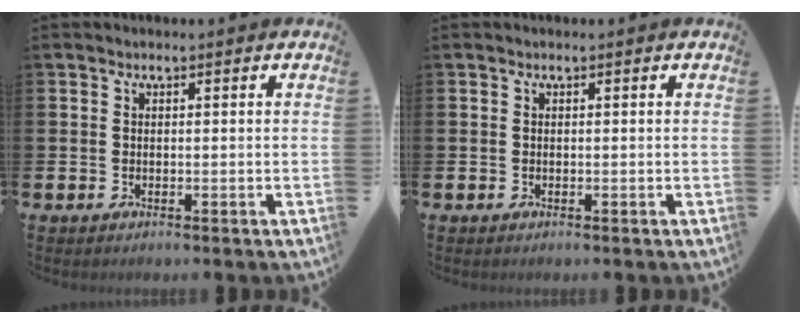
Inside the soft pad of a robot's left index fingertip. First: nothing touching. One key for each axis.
{"total": 0.0}